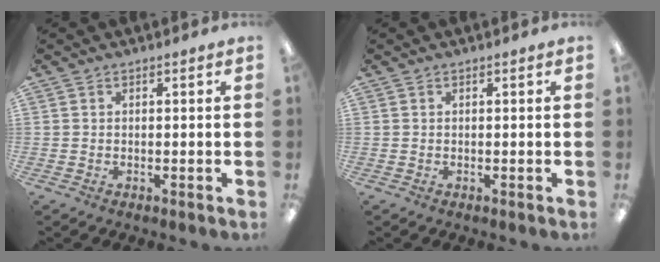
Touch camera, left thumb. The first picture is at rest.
{"total": 0.0}